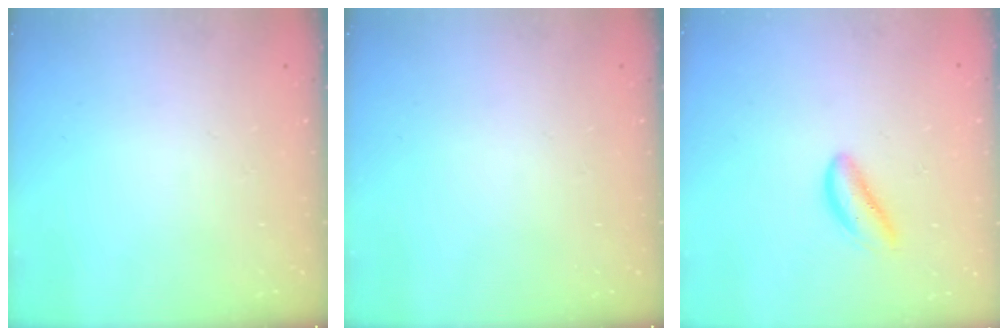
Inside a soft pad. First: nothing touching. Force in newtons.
{"total": 0.0}
{"total": 3.0, "press": 3.0, "slide": 0.6}